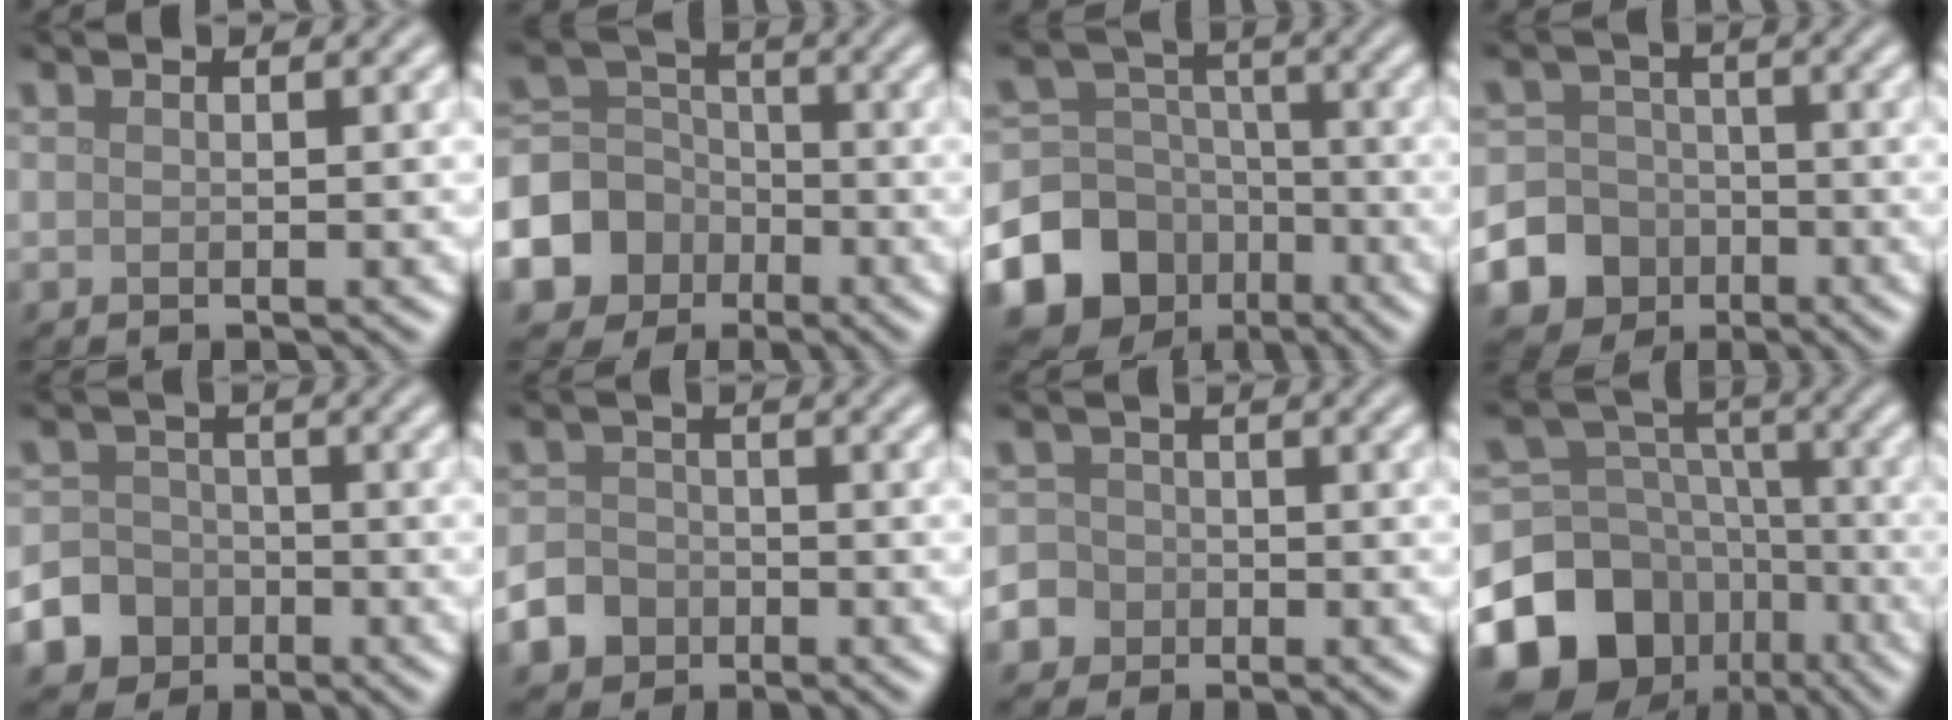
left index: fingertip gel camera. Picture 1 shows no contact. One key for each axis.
{"total": 8.5, "fx": -3.8, "fy": 7.2, "fz": 2.4, "tx": -0.055, "ty": -0.011, "tz": -0.098}
{"total": 12.5, "fx": -6.4, "fy": 10.2, "fz": 3.3, "tx": -0.073, "ty": -0.035, "tz": -0.126}
{"total": 12.2, "fx": -5.4, "fy": 10.8, "fz": 1.7, "tx": -0.051, "ty": -0.041, "tz": -0.103}
{"total": 9.4, "fx": -4.7, "fy": 7.9, "fz": 1.5, "tx": -0.032, "ty": -0.036, "tz": -0.101}
{"total": 5.2, "fx": -3.1, "fy": 4.1, "fz": 1.3, "tx": -0.011, "ty": -0.014, "tz": -0.062}
{"total": 6.4, "fx": -3.1, "fy": 5.4, "fz": 1.2, "tx": -0.027, "ty": -0.016, "tz": -0.074}
{"total": 14.6, "fx": -7.7, "fy": 10.9, "fz": 5.8, "tx": -0.129, "ty": -0.008, "tz": -0.132}